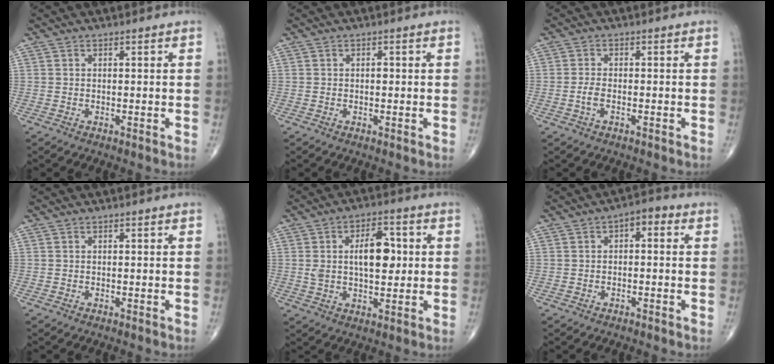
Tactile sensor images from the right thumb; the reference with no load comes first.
{"total": 0.7, "force": [0.0, 0.4, 0.6], "torque": [-0.004, 0.002, -0.002]}
{"total": 1.9, "force": [-0.7, 0.8, 1.6], "torque": [-0.037, 0.004, -0.015]}
{"total": 0.0}
{"total": 10.1, "force": [1.5, 5.2, 8.6], "torque": [-0.119, 0.003, 0.026]}
{"total": 2.3, "force": [0.4, 1.3, 1.8], "torque": [-0.014, 0.012, -0.004]}